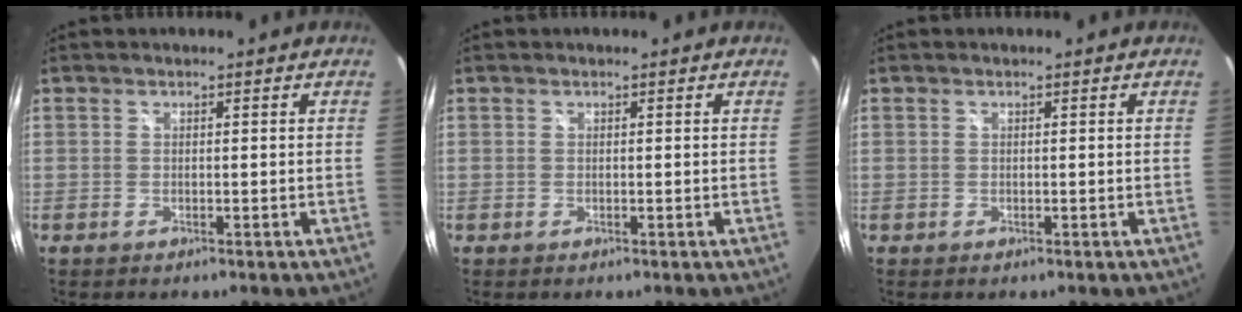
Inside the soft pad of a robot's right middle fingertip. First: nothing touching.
{"total": 0.0}
{"total": 0.0}